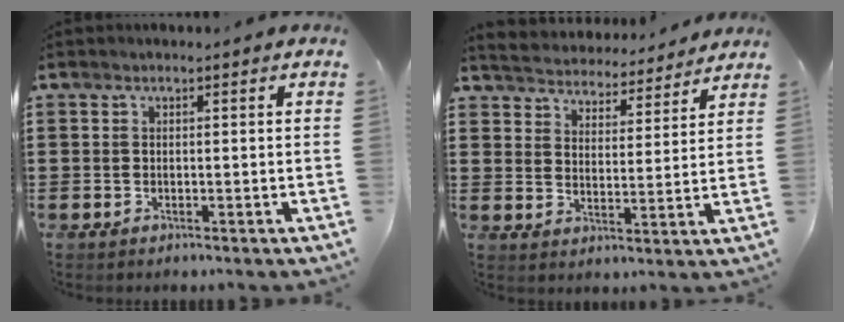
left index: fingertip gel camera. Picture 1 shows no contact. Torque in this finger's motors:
{"motor_torque": [0.97, -1.17, 0.55, 0.12]}